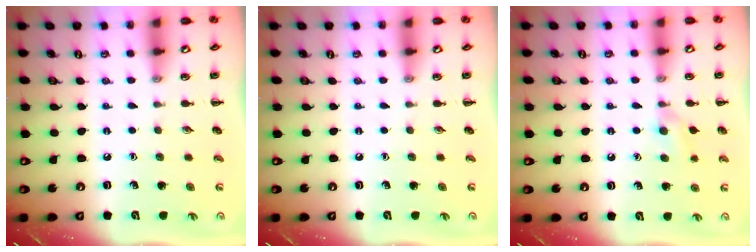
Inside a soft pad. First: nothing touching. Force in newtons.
{"total": 0.0}
{"total": 6.7, "press": 6.4, "slide": 2.0}